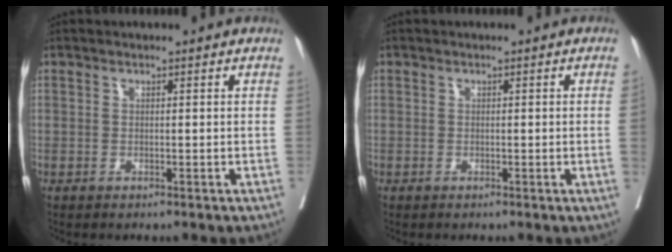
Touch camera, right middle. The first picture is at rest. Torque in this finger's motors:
{"motor_torque": [0.33, -0.38, -0.46, -0.07]}